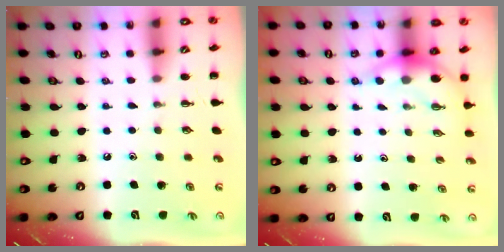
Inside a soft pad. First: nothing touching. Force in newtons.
{"total": 4.6, "press": 4.6, "slide": 0.2}